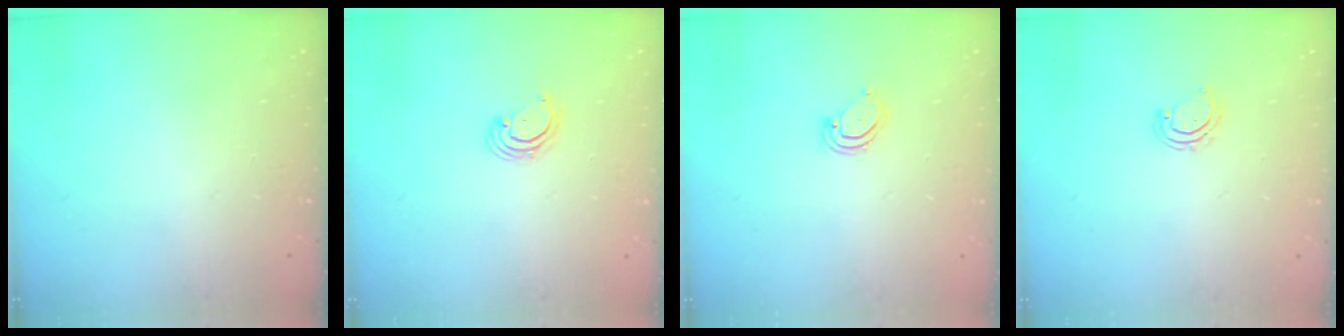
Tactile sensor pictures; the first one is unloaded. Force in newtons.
{"total": 2.8, "press": 2.8, "slide": 0.3}
{"total": 4.4, "press": 4.4, "slide": 0.3}
{"total": 3.2, "press": 3.1, "slide": 0.2}